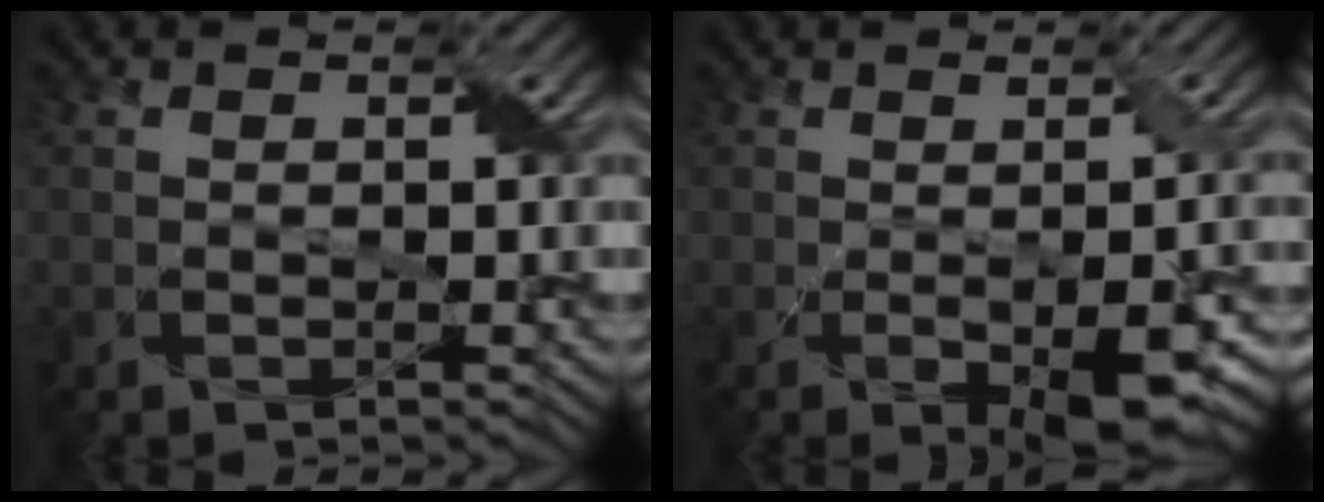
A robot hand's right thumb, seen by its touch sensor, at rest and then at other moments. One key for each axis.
{"total": 7.1, "fx": -2.1, "fy": 2.4, "fz": 6.4, "tx": -0.095, "ty": -0.018, "tz": -0.015}